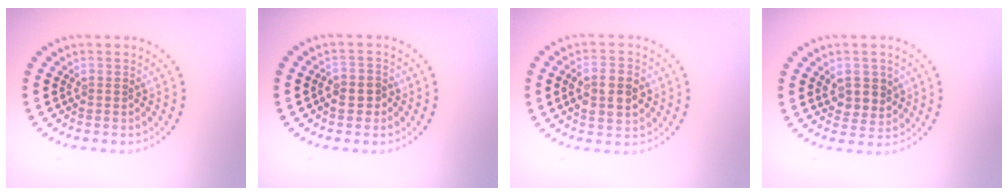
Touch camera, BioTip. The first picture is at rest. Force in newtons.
{"total": 2.0, "press": 1.9, "slide": 0.6}
{"total": 3.9, "press": 3.9, "slide": 0.5}
{"total": 2.9, "press": 2.8, "slide": 0.8}